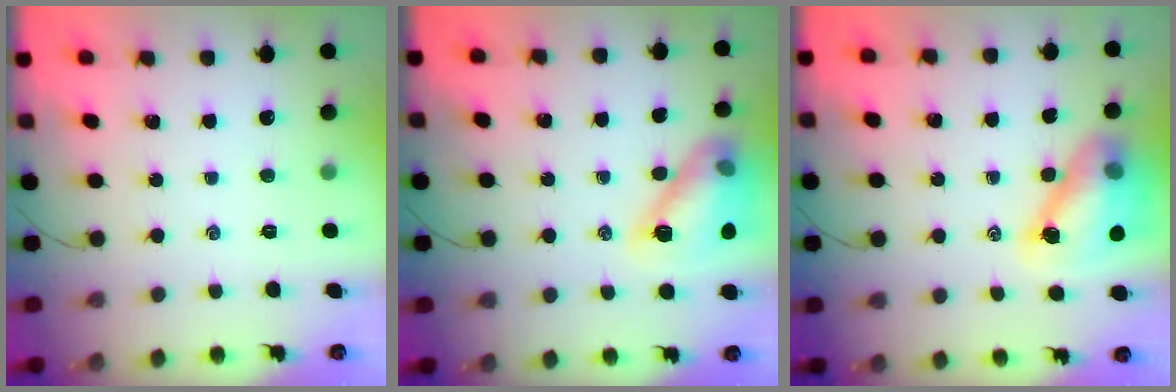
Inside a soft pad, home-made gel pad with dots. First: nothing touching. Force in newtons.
{"total": 13.9, "press": 13.9, "slide": 0.9}
{"total": 12.7, "press": 12.2, "slide": 3.6}